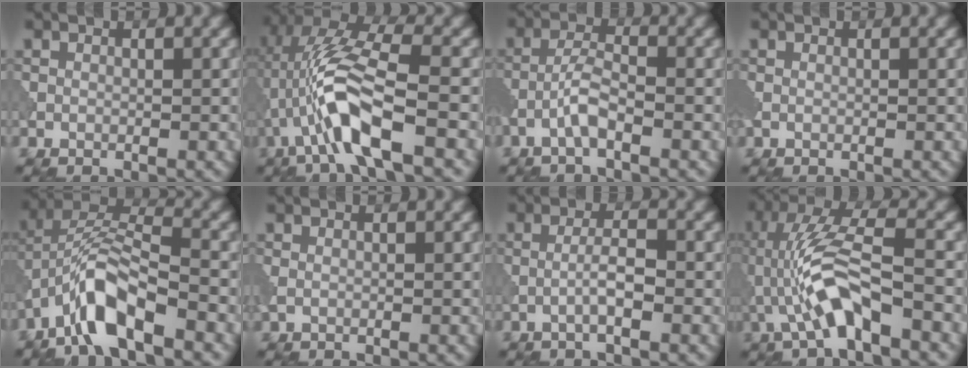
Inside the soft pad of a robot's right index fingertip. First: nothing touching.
{"total": 8.5, "force": [-2.4, 2.5, 7.8], "torque": [-0.169, 0.015, -0.051]}
{"total": 2.7, "force": [-1.5, 0.6, 2.2], "torque": [-0.046, 0.010, -0.037]}
{"total": 0.6, "force": [-0.3, 0.2, 0.5], "torque": [-0.014, -0.006, -0.009]}
{"total": 7.6, "force": [-4.3, 2.4, 5.8], "torque": [-0.109, 0.015, -0.087]}
{"total": 1.1, "force": [-0.1, 0.7, 0.8], "torque": [-0.024, -0.003, -0.006]}
{"total": 2.3, "force": [-0.6, 0.3, 2.2], "torque": [-0.041, 0.009, -0.016]}
{"total": 6.7, "force": [-2.1, 1.7, 6.1], "torque": [-0.129, 0.018, -0.042]}